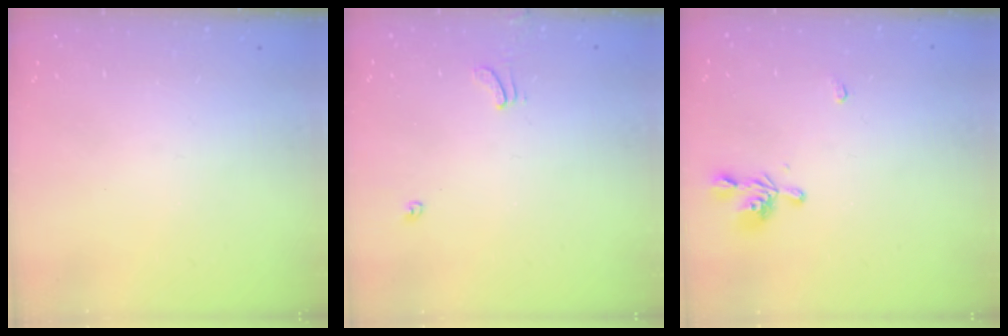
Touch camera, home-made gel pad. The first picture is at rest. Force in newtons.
{"total": 2.0, "press": 1.9, "slide": 0.4}
{"total": 2.6, "press": 2.5, "slide": 0.4}